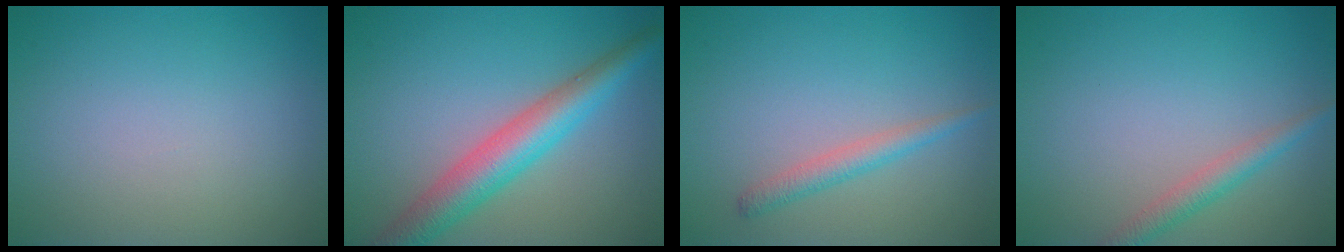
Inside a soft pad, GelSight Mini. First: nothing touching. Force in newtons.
{"total": 5.7, "press": 5.6, "slide": 0.2}
{"total": 1.9, "press": 1.9, "slide": 0.0}
{"total": 2.1, "press": 2.1, "slide": 0.0}